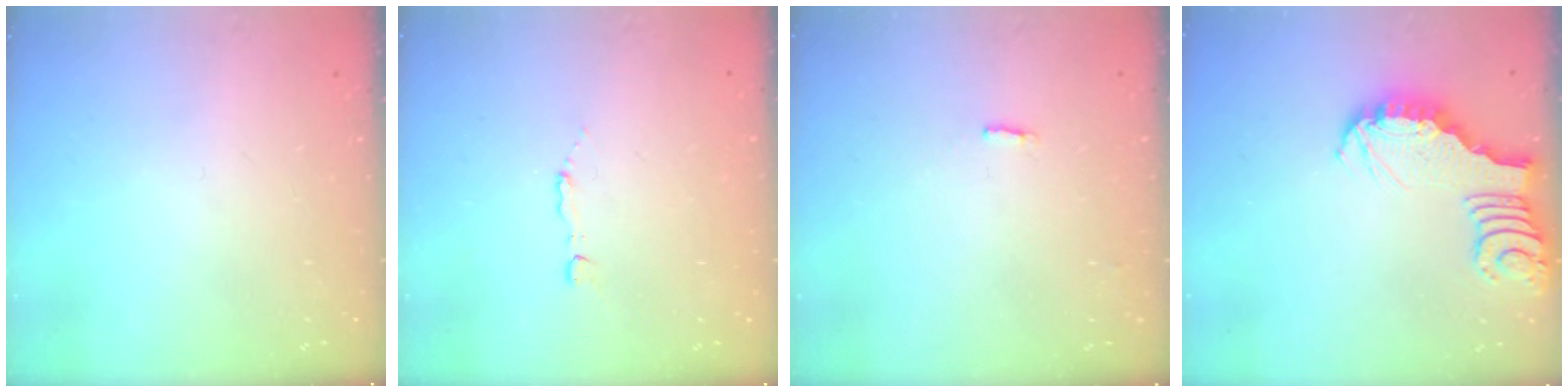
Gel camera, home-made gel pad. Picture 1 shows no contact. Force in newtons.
{"total": 1.2, "press": 1.2, "slide": 0.2}
{"total": 2.2, "press": 2.1, "slide": 0.5}
{"total": 3.3, "press": 3.3, "slide": 0.3}